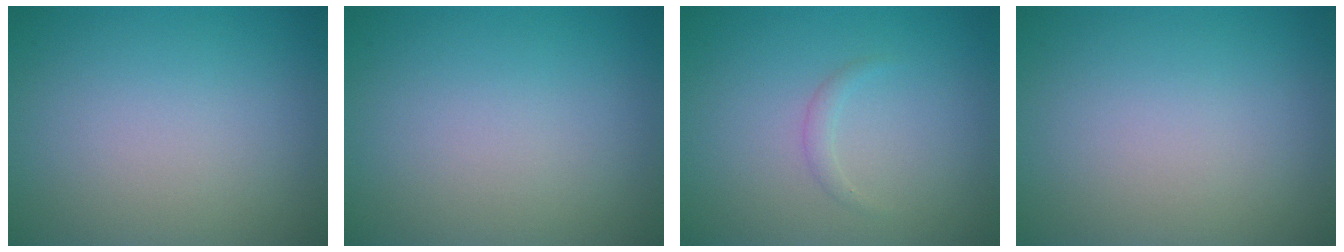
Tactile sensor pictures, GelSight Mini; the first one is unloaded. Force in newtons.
{"total": 0.0}
{"total": 0.8, "press": 0.8, "slide": 0.0}
{"total": 0.0}